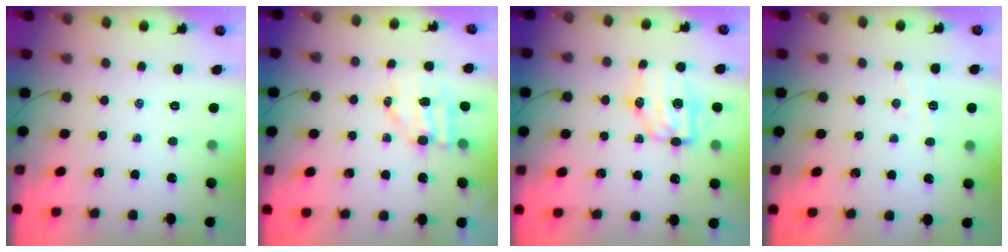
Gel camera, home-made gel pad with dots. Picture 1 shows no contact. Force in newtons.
{"total": 6.5, "press": 6.5, "slide": 0.7}
{"total": 8.1, "press": 8.0, "slide": 0.9}
{"total": 3.6, "press": 3.5, "slide": 0.9}